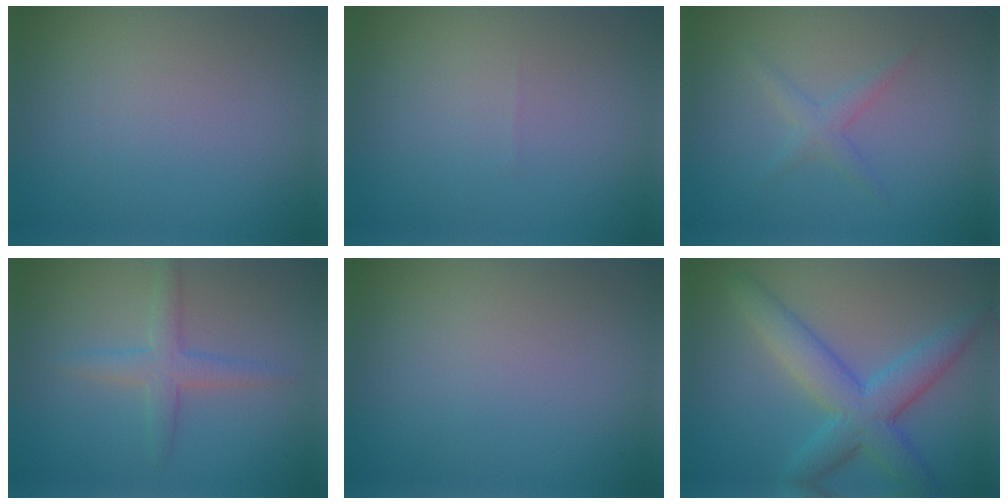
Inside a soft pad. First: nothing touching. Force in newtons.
{"total": 0.0}
{"total": 1.4, "press": 1.4, "slide": 0.1}
{"total": 2.7, "press": 2.7, "slide": 0.0}
{"total": 0.0}
{"total": 5.9, "press": 5.9, "slide": 0.2}